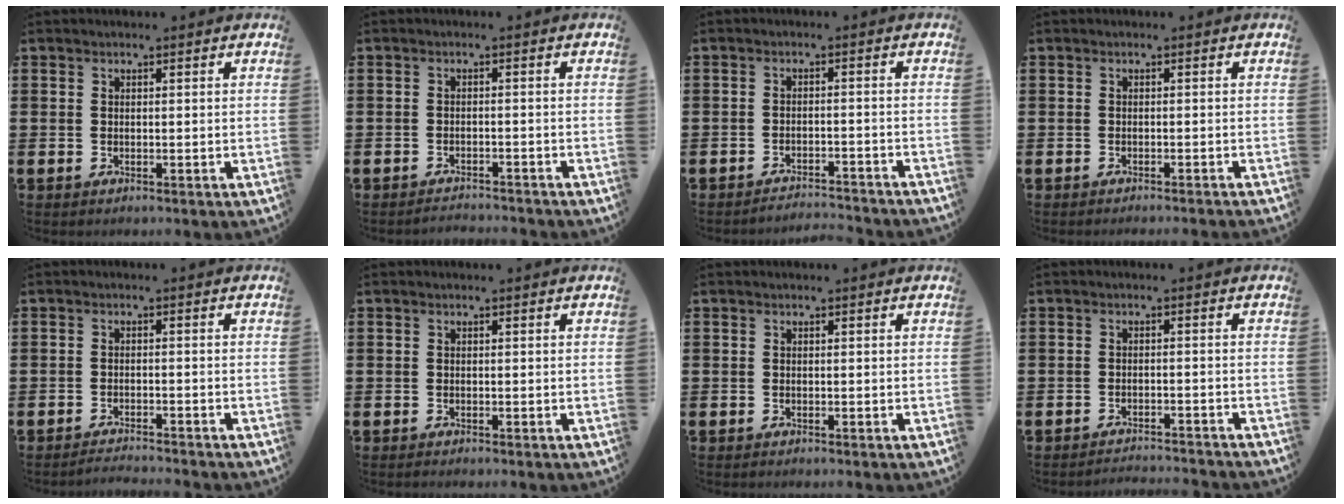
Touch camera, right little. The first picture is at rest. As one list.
[{"total": 1.4, "force": [-1.4, -0.1, -0.1], "torque": [-0.002, 0.005, -0.030]}, {"total": 2.4, "force": [-2.4, -0.2, -0.1], "torque": [-0.002, 0.006, -0.052]}, {"total": 0.7, "force": [-0.6, -0.2, 0.0], "torque": [0.001, 0.000, -0.014]}, {"total": 1.5, "force": [-1.5, -0.2, 0.1], "torque": [-0.003, 0.004, -0.030]}, {"total": 0.0}, {"total": 0.0}, {"total": 1.9, "force": [-1.8, -0.2, -0.1], "torque": [-0.001, 0.006, -0.040]}]